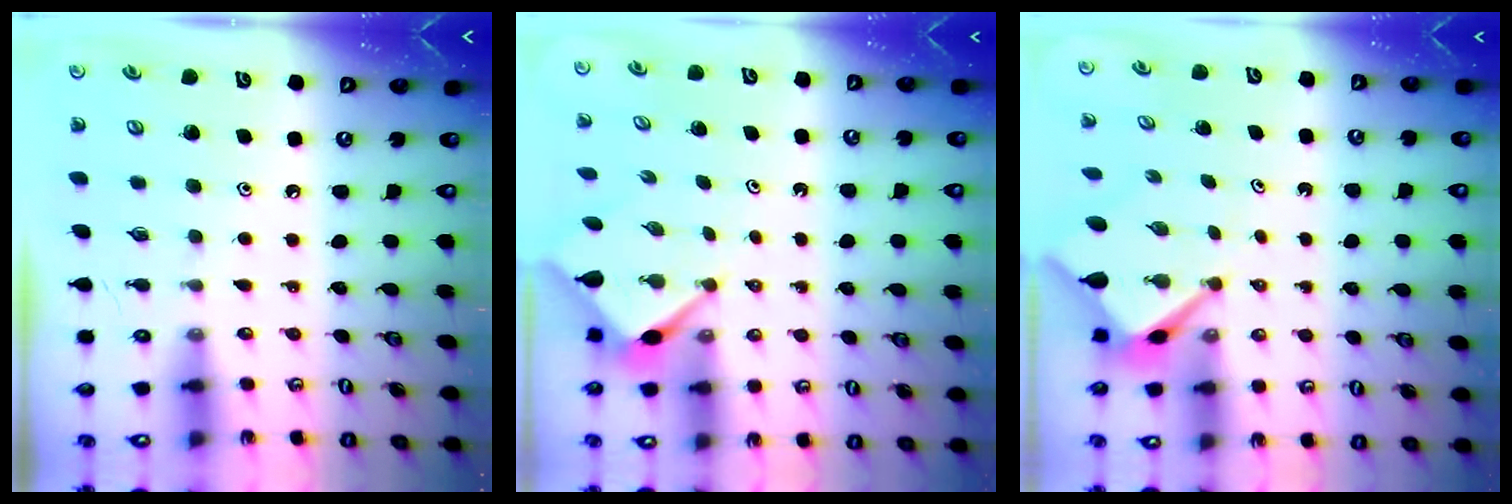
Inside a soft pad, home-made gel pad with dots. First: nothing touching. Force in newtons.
{"total": 2.9, "press": 2.9, "slide": 0.3}
{"total": 3.2, "press": 3.2, "slide": 0.2}